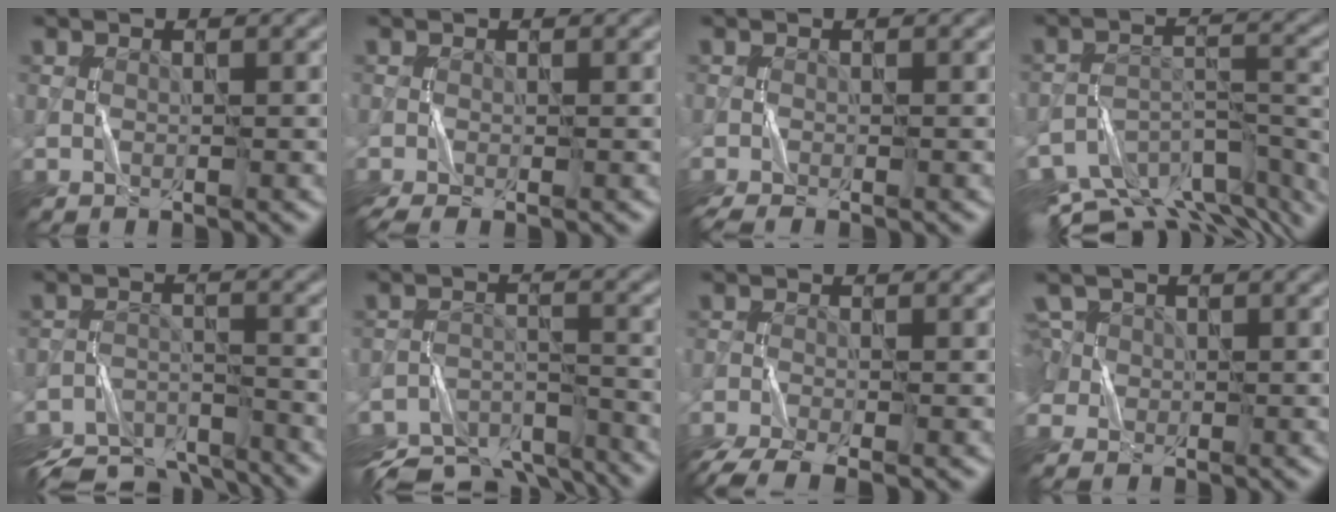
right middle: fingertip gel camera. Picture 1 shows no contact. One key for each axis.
{"total": 1.5, "fx": -1.0, "fy": 0.2, "fz": 1.1, "tx": -0.025, "ty": -0.005, "tz": -0.023}
{"total": 1.5, "fx": -1.2, "fy": 0.1, "fz": 0.8, "tx": -0.019, "ty": -0.002, "tz": -0.027}
{"total": 11.5, "fx": -9.3, "fy": 4.2, "fz": 5.2, "tx": -0.089, "ty": 0.002, "tz": -0.123}
{"total": 9.4, "fx": -8.7, "fy": 2.6, "fz": 2.6, "tx": -0.043, "ty": -0.011, "tz": -0.135}
{"total": 10.4, "fx": -9.4, "fy": 3.2, "fz": 3.1, "tx": -0.054, "ty": -0.013, "tz": -0.138}
{"total": 4.7, "fx": -3.7, "fy": 1.1, "fz": 2.6, "tx": -0.053, "ty": -0.019, "tz": -0.076}
{"total": 4.4, "fx": 1.3, "fy": 3.7, "fz": 2.1, "tx": -0.048, "ty": 0.029, "tz": 0.001}